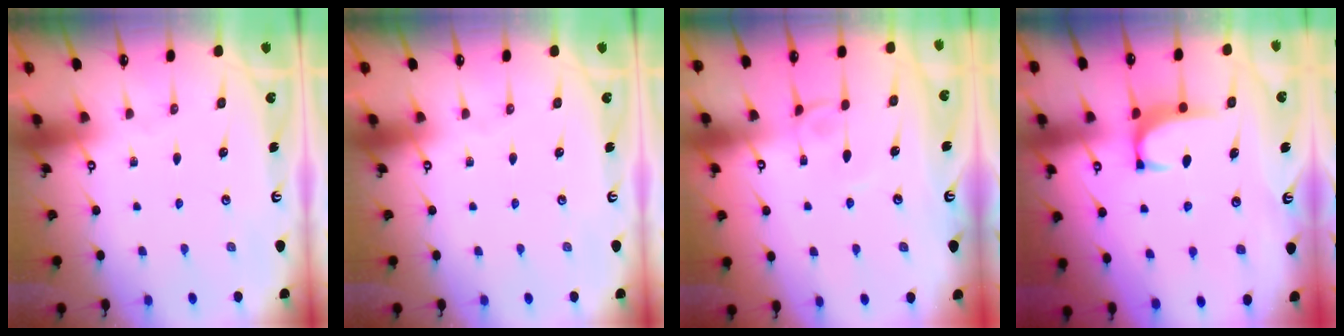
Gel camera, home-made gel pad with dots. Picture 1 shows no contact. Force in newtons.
{"total": 0.0}
{"total": 2.9, "press": 2.9, "slide": 0.3}
{"total": 1.4, "press": 1.4, "slide": 0.3}